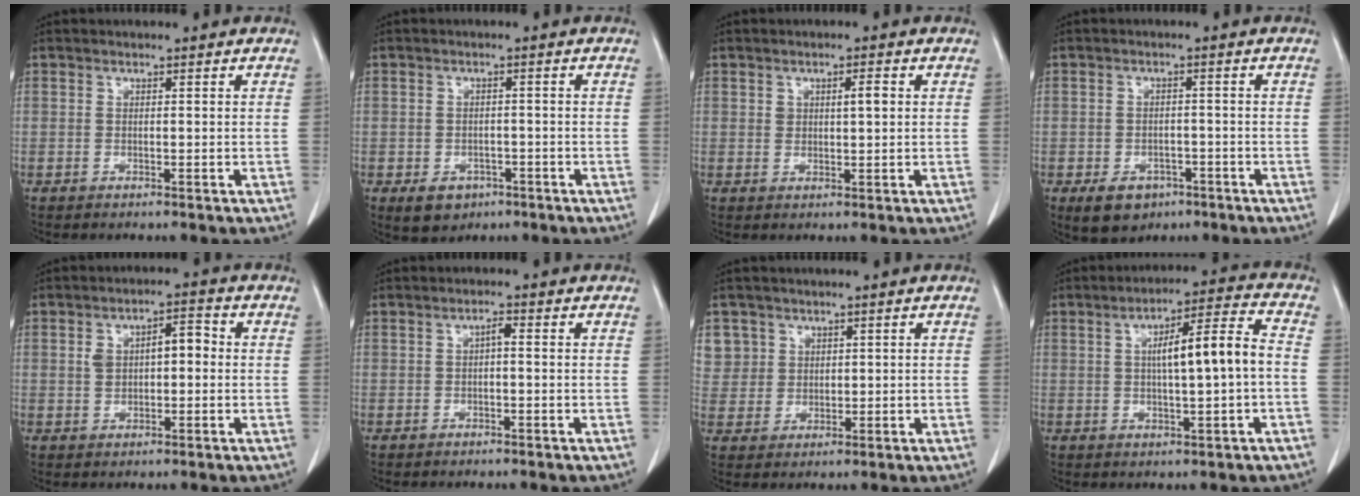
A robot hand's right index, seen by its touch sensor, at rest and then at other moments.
{"total": 4.2, "force": [-2.1, 3.2, 1.6], "torque": [-0.022, 0.004, -0.020]}
{"total": 2.5, "force": [0.8, 0.9, 2.2], "torque": [-0.034, 0.002, 0.014]}
{"total": 5.5, "force": [-3.1, 3.9, 2.3], "torque": [-0.038, 0.001, -0.037]}
{"total": 5.8, "force": [0.6, 2.9, 5.0], "torque": [-0.088, 0.028, 0.012]}
{"total": 1.3, "force": [-0.1, 0.4, 1.2], "torque": [-0.020, 0.005, -0.001]}
{"total": 5.7, "force": [2.5, 5.1, 0.0], "torque": [0.010, 0.009, 0.057]}
{"total": 9.8, "force": [0.1, 0.8, 9.8], "torque": [-0.156, 0.020, 0.001]}